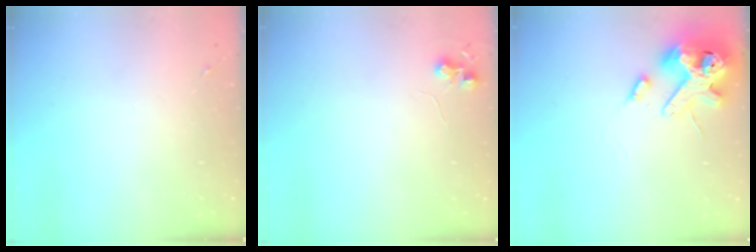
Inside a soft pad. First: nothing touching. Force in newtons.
{"total": 6.0, "press": 5.9, "slide": 0.7}
{"total": 14.2, "press": 14.0, "slide": 2.3}